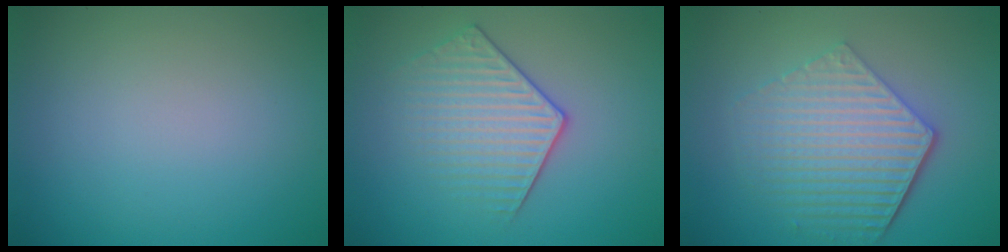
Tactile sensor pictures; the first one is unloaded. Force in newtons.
{"total": 3.4, "press": 3.2, "slide": 1.3}
{"total": 6.2, "press": 4.5, "slide": 4.2}